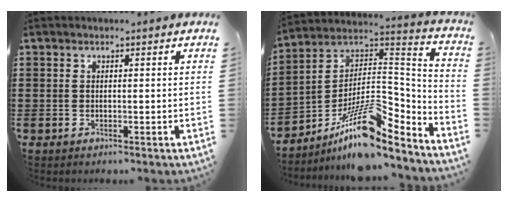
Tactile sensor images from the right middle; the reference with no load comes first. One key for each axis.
{"total": 13.4, "fx": -8.2, "fy": 3.6, "fz": 9.9, "tx": -0.193, "ty": -0.005, "tz": -0.160}